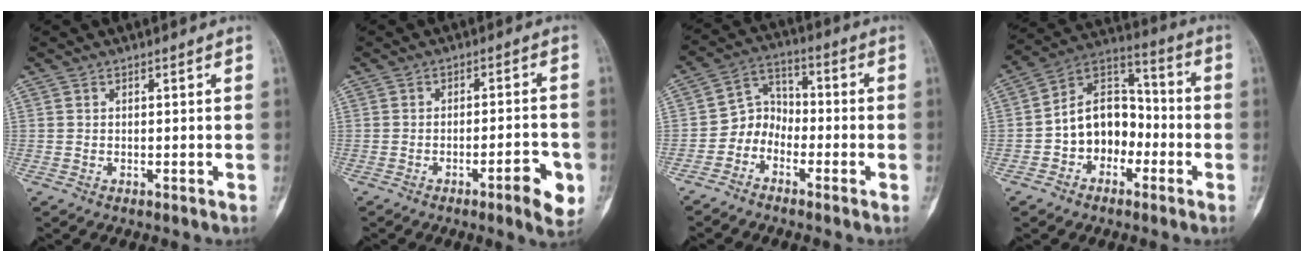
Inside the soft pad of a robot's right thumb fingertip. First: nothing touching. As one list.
[{"total": 7.1, "force": [-3.1, 1.6, 6.1], "torque": [-0.074, 0.015, -0.039]}, {"total": 6.0, "force": [-2.9, 4.8, 2.2], "torque": [-0.010, 0.045, -0.069]}, {"total": 12.7, "force": [-3.2, 9.5, 7.8], "torque": [-0.089, 0.053, -0.066]}]